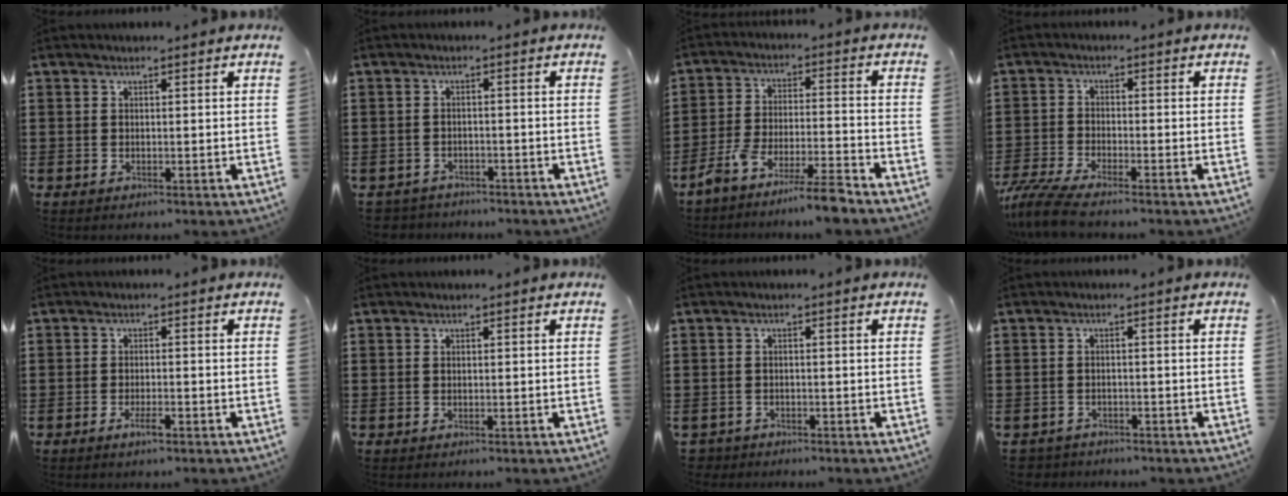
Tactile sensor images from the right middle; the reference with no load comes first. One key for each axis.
{"total": 2.2, "fx": -2.2, "fy": 0.4, "fz": -0.3, "tx": -0.004, "ty": -0.002, "tz": -0.049}
{"total": 7.6, "fx": -6.9, "fy": -0.3, "fz": 3.0, "tx": -0.062, "ty": -0.008, "tz": -0.136}
{"total": 5.2, "fx": -4.6, "fy": 0.2, "fz": 2.4, "tx": -0.075, "ty": -0.023, "tz": -0.096}
{"total": 2.4, "fx": -1.3, "fy": 0.5, "fz": 1.9, "tx": -0.041, "ty": -0.004, "tz": -0.025}
{"total": 0.0}
{"total": 1.6, "fx": -1.5, "fy": 0.5, "fz": -0.2, "tx": -0.004, "ty": -0.003, "tz": -0.034}
{"total": 1.9, "fx": -1.9, "fy": 0.4, "fz": -0.2, "tx": -0.004, "ty": -0.003, "tz": -0.042}